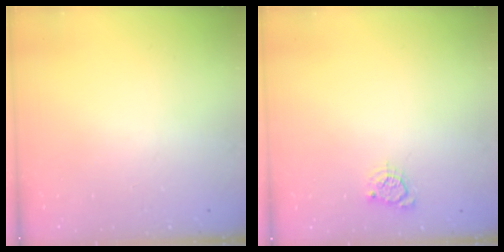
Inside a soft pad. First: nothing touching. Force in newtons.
{"total": 3.3, "press": 3.3, "slide": 0.5}